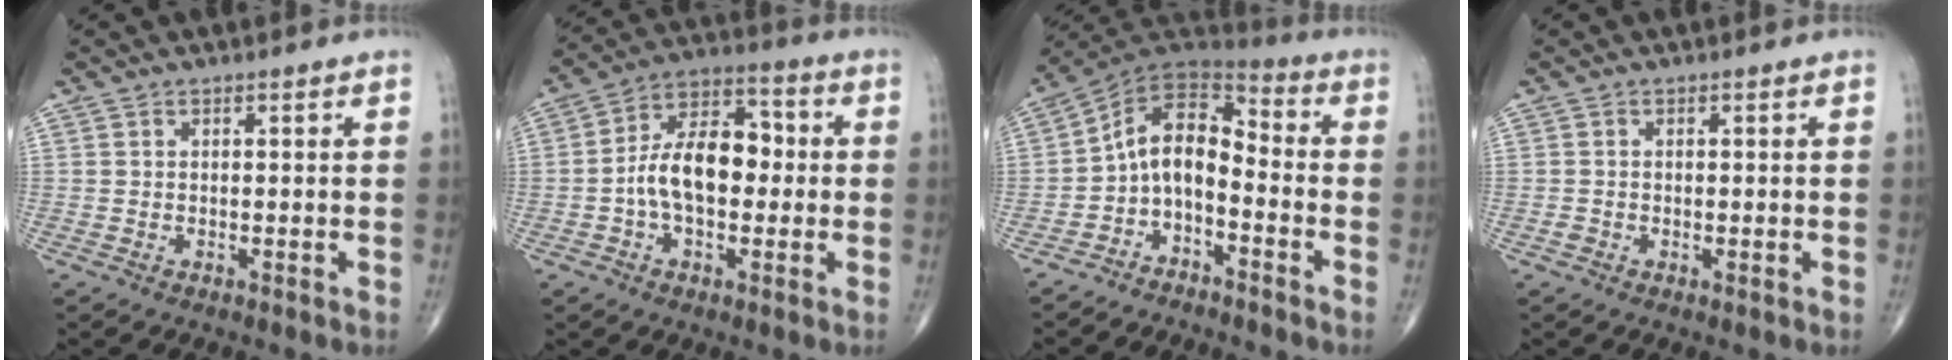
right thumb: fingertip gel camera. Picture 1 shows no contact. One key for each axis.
{"total": 13.2, "fx": -0.9, "fy": 7.9, "fz": 10.5, "tx": -0.165, "ty": 0.038, "tz": -0.024}
{"total": 10.1, "fx": -3.5, "fy": 5.9, "fz": 7.4, "tx": -0.100, "ty": 0.083, "tz": -0.076}
{"total": 0.8, "fx": -0.3, "fy": 0.7, "fz": 0.4, "tx": -0.009, "ty": 0.000, "tz": -0.006}